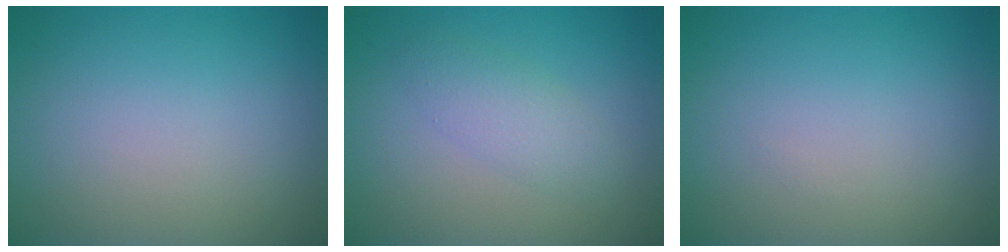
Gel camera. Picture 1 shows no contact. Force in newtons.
{"total": 2.3, "press": 2.3, "slide": 0.2}
{"total": 0.0}